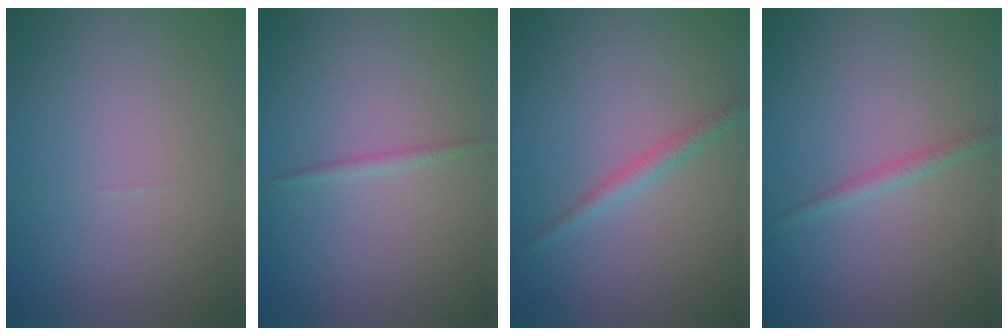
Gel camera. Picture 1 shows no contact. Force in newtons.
{"total": 0.8, "press": 0.8, "slide": 0.0}
{"total": 1.5, "press": 1.5, "slide": 0.0}
{"total": 1.2, "press": 1.2, "slide": 0.0}